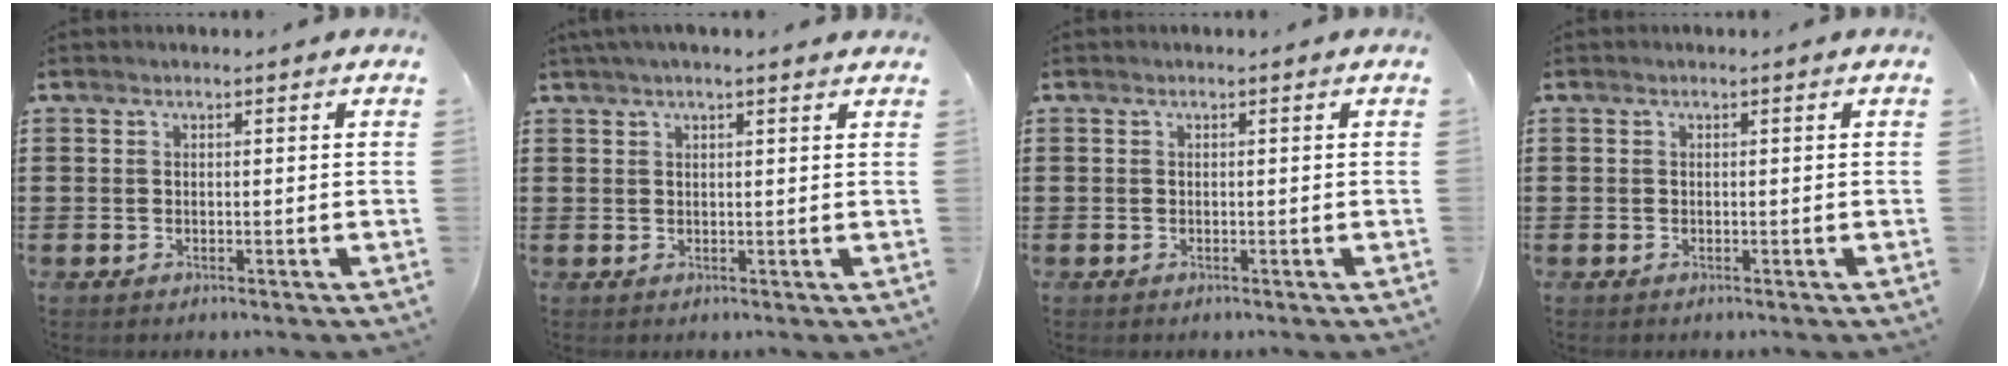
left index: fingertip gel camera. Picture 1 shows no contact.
{"total": 2.1, "force": [1.6, 0.0, 1.3], "torque": [-0.028, 0.002, 0.030]}
{"total": 0.0}
{"total": 0.0}